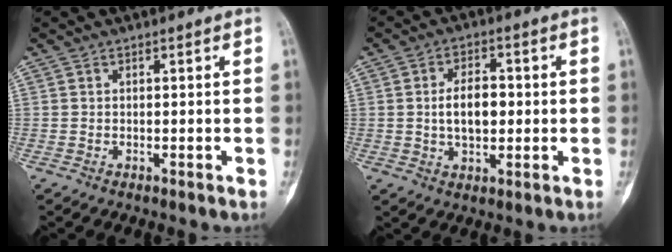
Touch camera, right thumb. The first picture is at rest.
{"total": 7.3, "force": [0.0, 4.4, 5.8], "torque": [-0.082, 0.010, -0.001]}